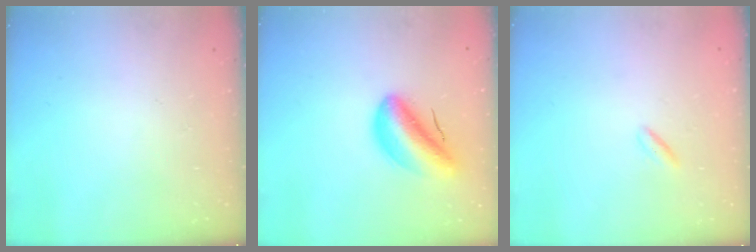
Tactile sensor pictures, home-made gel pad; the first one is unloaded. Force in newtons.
{"total": 8.4, "press": 7.9, "slide": 3.0}
{"total": 1.3, "press": 1.1, "slide": 0.7}